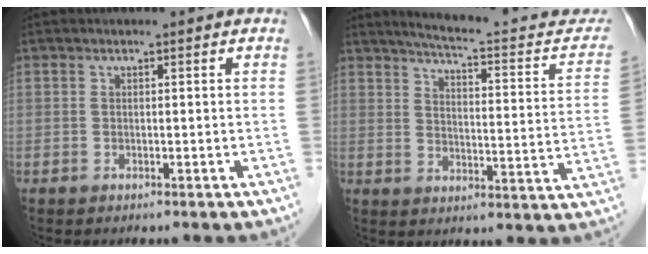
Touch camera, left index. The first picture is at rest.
{"total": 18.9, "force": [17.2, 2.5, 7.4], "torque": [-0.087, -0.040, 0.203]}